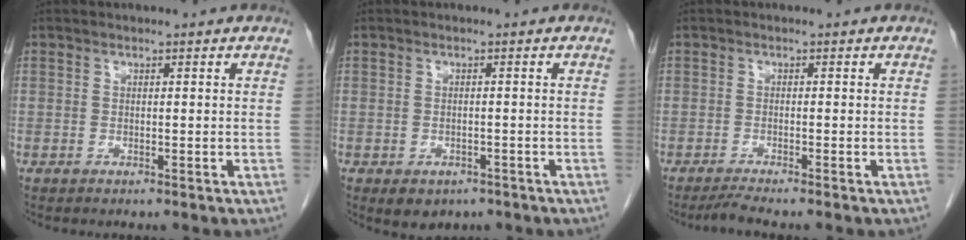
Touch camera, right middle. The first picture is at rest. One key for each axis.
{"total": 4.0, "fx": -2.5, "fy": 2.7, "fz": 1.7, "tx": -0.015, "ty": 0.000, "tz": -0.025}
{"total": 2.1, "fx": -1.8, "fy": -0.6, "fz": 0.9, "tx": -0.027, "ty": -0.008, "tz": -0.037}